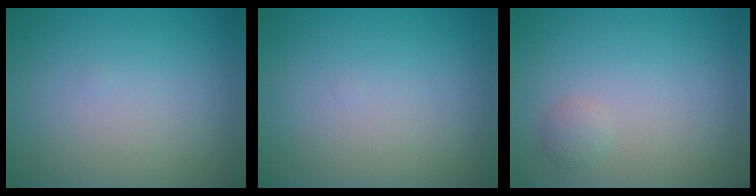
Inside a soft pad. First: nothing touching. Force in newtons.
{"total": 0.0}
{"total": 1.0, "press": 1.0, "slide": 0.1}